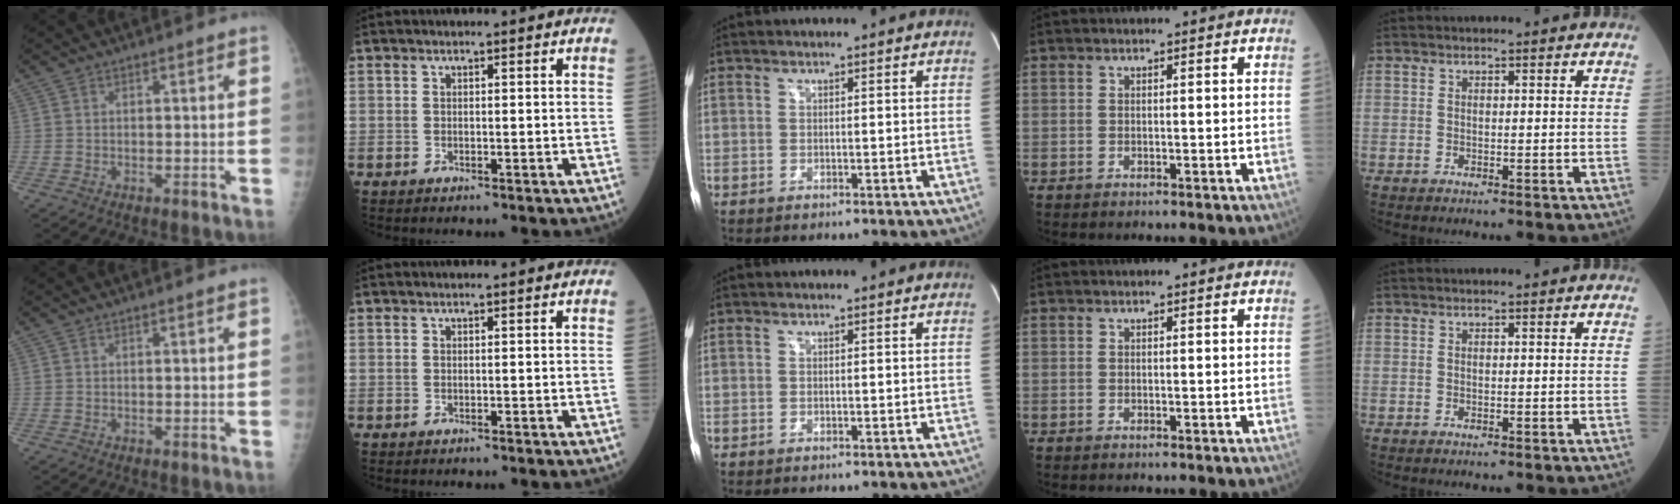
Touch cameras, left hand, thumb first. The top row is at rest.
{}